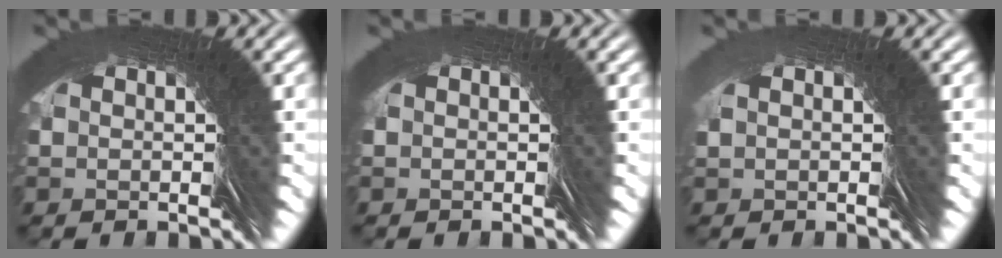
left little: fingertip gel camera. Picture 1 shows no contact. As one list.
[{"total": 0.9, "force": [-0.1, 0.8, 0.4], "torque": [-0.015, -0.006, -0.001]}, {"total": 1.2, "force": [0.4, -0.7, -0.9], "torque": [0.017, 0.004, 0.006]}]